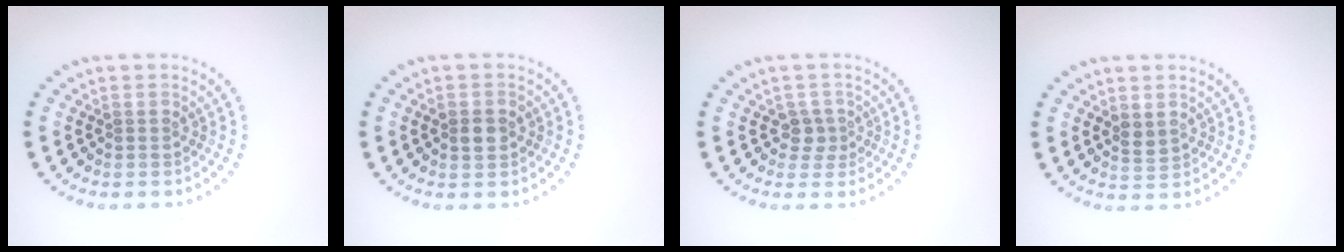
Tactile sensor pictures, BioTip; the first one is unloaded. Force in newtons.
{"total": 2.0, "press": 2.0, "slide": 0.2}
{"total": 1.7, "press": 1.3, "slide": 1.1}
{"total": 1.3, "press": 1.2, "slide": 0.5}